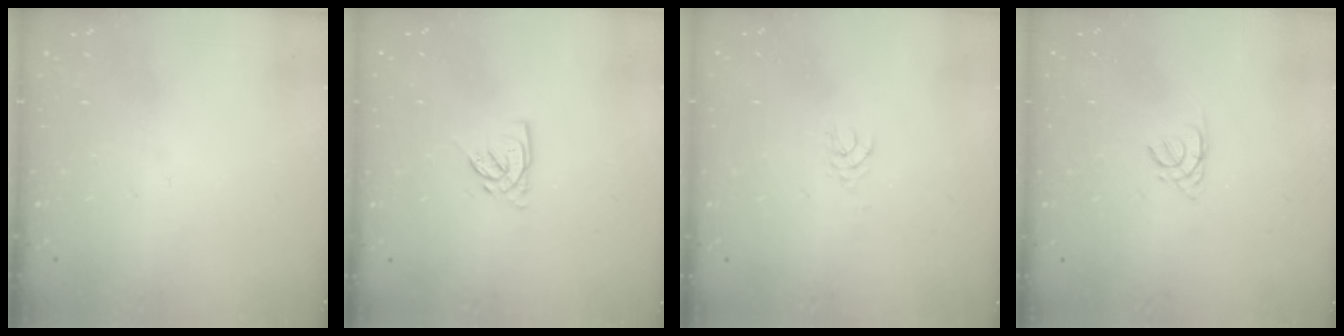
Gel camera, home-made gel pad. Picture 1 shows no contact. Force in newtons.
{"total": 4.2, "press": 4.2, "slide": 0.3}
{"total": 2.5, "press": 2.4, "slide": 0.4}
{"total": 1.7, "press": 1.7, "slide": 0.3}